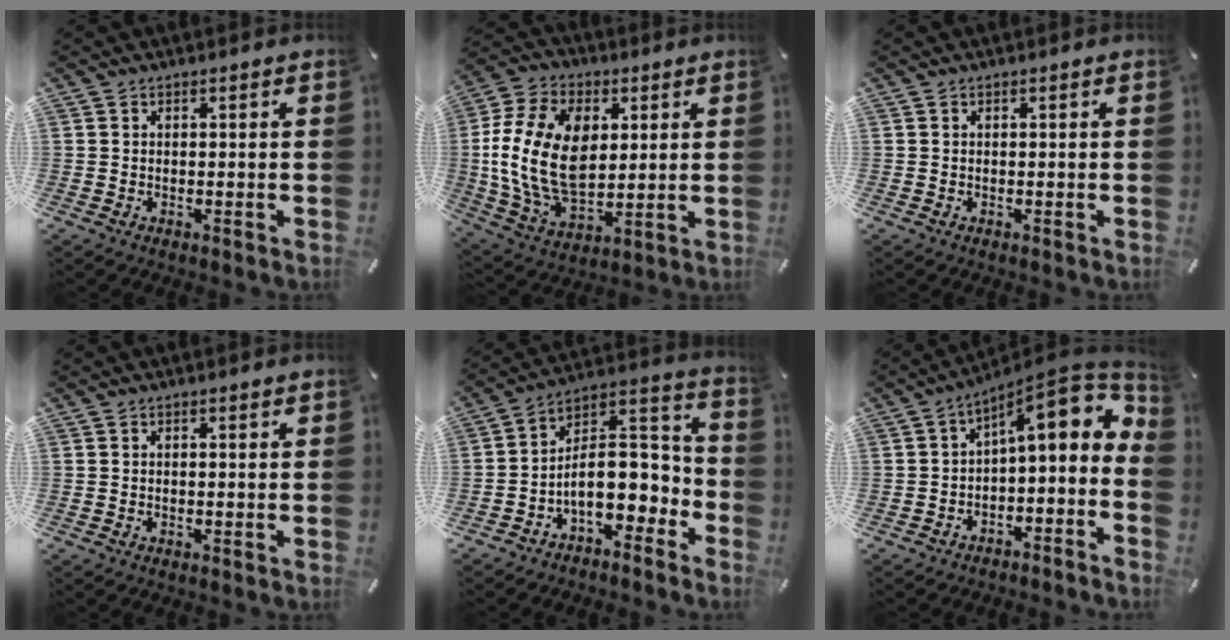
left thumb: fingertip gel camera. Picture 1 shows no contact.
{"total": 18.8, "force": [2.0, 13.1, 13.4], "torque": [-0.291, 0.002, 0.036]}
{"total": 0.0}
{"total": 0.5, "force": [0.3, -0.1, 0.5], "torque": [-0.009, 0.000, 0.005]}
{"total": 12.0, "force": [-2.8, 7.4, 9.0], "torque": [-0.136, -0.010, -0.048]}
{"total": 9.8, "force": [3.7, 3.4, 8.4], "torque": [-0.107, -0.046, 0.057]}